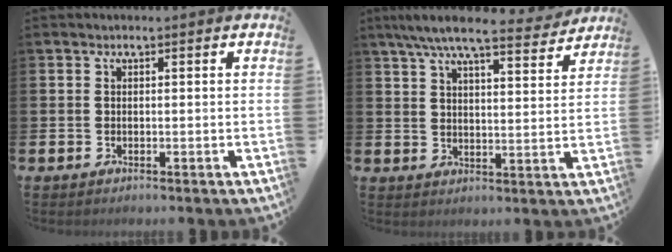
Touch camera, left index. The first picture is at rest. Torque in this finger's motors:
{"motor_torque": [1.16, -0.99, 0.57, 0.21]}